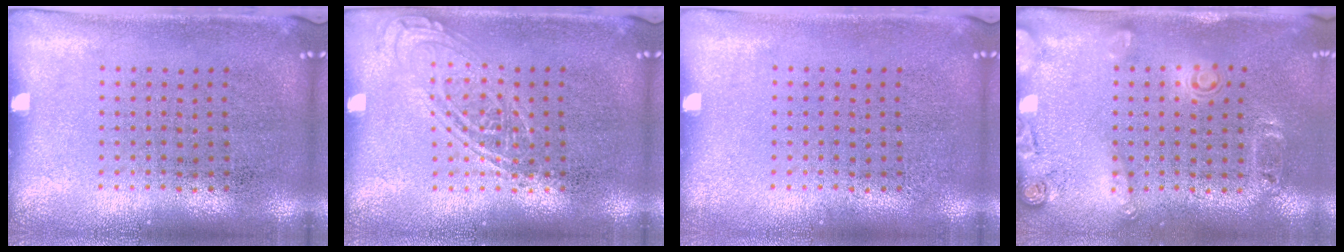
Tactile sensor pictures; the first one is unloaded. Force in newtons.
{"total": 2.0, "press": 2.0, "slide": 0.2}
{"total": 0.0}
{"total": 1.8, "press": 1.2, "slide": 1.3}